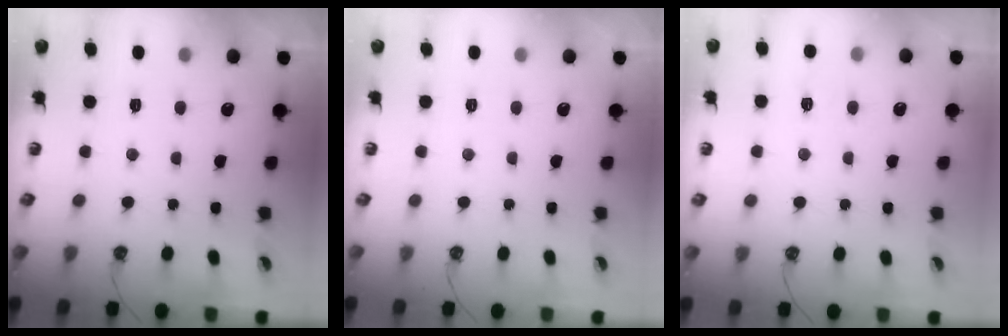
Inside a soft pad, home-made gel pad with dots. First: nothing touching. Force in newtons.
{"total": 0.0}
{"total": 2.8, "press": 2.8, "slide": 0.3}